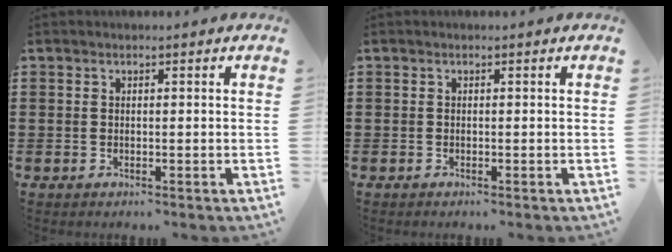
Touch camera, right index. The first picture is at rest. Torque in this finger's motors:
{"motor_torque": [0.12, 0.38, 0.08, 0.02]}